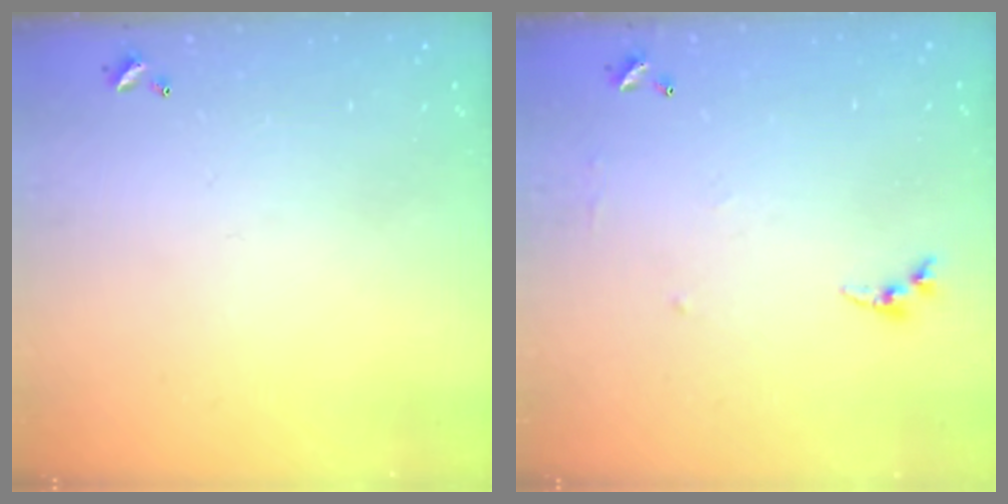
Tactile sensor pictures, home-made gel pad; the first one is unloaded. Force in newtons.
{"total": 5.3, "press": 5.2, "slide": 0.6}